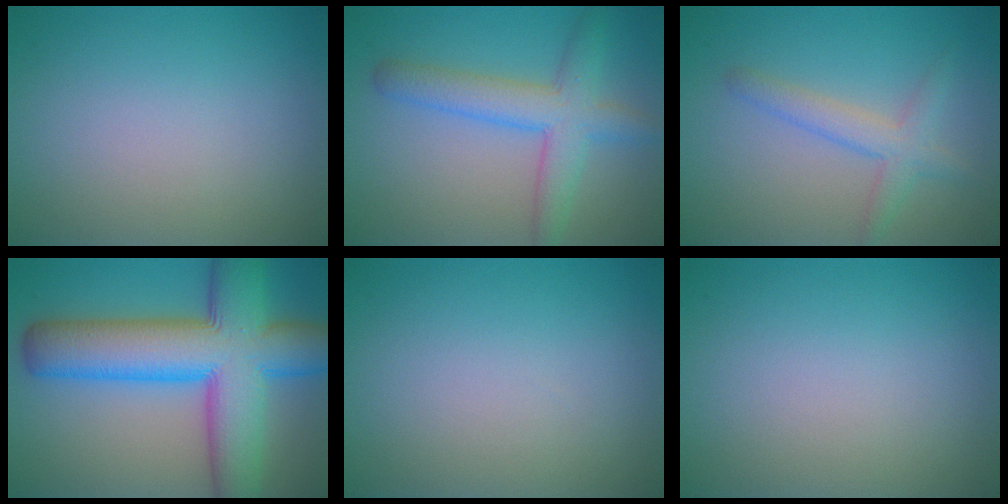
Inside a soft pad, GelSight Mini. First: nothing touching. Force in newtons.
{"total": 5.0, "press": 5.0, "slide": 0.2}
{"total": 2.8, "press": 2.8, "slide": 0.1}
{"total": 13.4, "press": 13.4, "slide": 0.3}
{"total": 0.0}
{"total": 0.0}